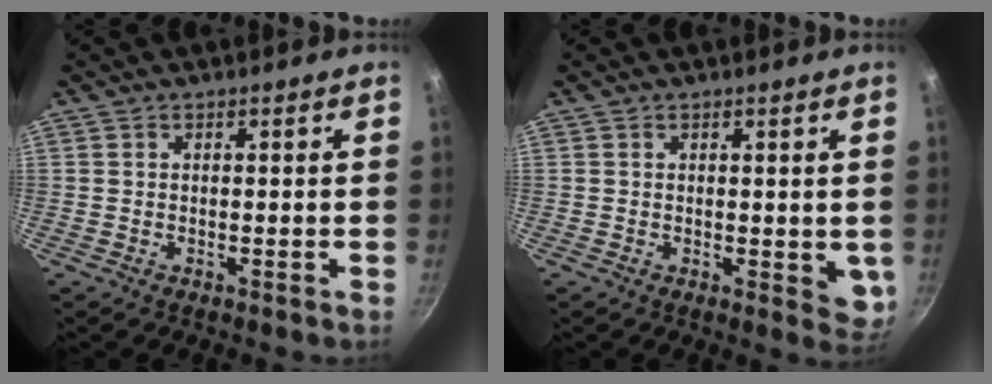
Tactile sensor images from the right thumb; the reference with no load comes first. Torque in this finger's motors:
{"motor_torque": [1.67, 1.45, 1.18, -1.09, 0.40]}